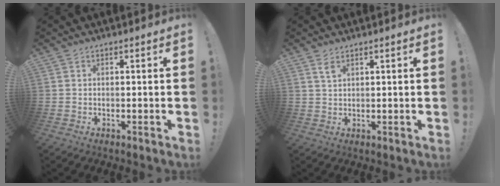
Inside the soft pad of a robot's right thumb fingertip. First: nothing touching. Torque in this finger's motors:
{"motor_torque": [0.00, -0.01, -0.05, 0.05, 0.00]}